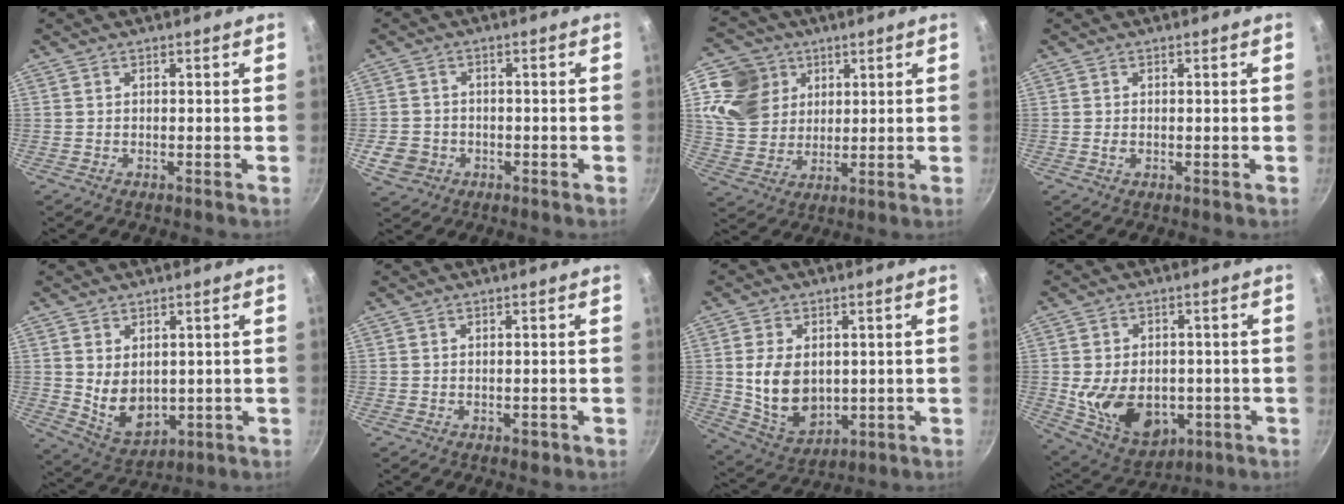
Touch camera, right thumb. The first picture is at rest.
{"total": 5.6, "force": [-1.7, 4.9, 2.2], "torque": [-0.033, 0.016, -0.023]}
{"total": 12.8, "force": [5.1, 10.9, 4.3], "torque": [-0.054, -0.016, 0.098]}
{"total": 0.9, "force": [-0.1, 0.6, 0.7], "torque": [-0.013, 0.000, -0.001]}
{"total": 8.6, "force": [0.9, 6.1, 6.0], "torque": [-0.083, -0.021, 0.041]}
{"total": 1.3, "force": [-0.5, 0.9, 0.8], "torque": [-0.011, 0.002, -0.005]}
{"total": 11.9, "force": [0.8, 8.4, 8.3], "torque": [-0.132, -0.017, 0.036]}
{"total": 15.0, "force": [-2.3, 10.6, 10.4], "torque": [-0.151, -0.004, -0.014]}